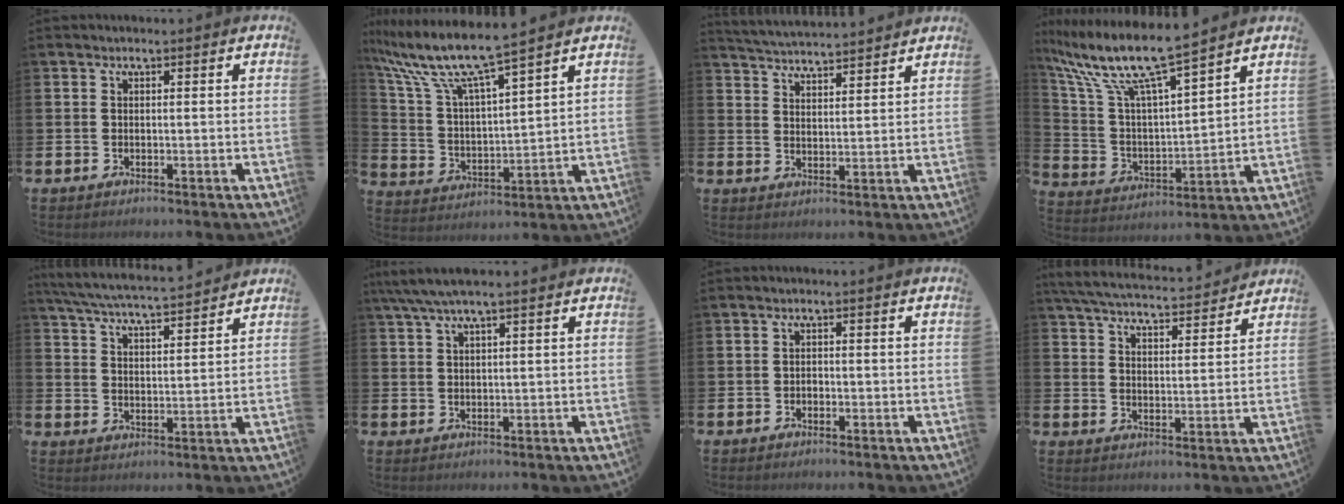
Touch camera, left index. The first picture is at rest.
{"total": 9.1, "force": [8.2, 0.6, 3.9], "torque": [-0.114, -0.050, 0.137]}
{"total": 4.6, "force": [4.6, -0.1, 0.0], "torque": [-0.018, -0.029, 0.084]}
{"total": 10.4, "force": [9.1, 0.9, 5.0], "torque": [-0.139, -0.061, 0.151]}
{"total": 5.9, "force": [5.7, 0.0, 1.3], "torque": [-0.045, -0.041, 0.099]}
{"total": 4.0, "force": [3.1, 0.5, 2.4], "torque": [-0.055, -0.001, 0.058]}
{"total": 0.7, "force": [-0.5, 0.5, 0.2], "torque": [-0.006, 0.002, -0.010]}
{"total": 5.9, "force": [5.7, 0.8, 1.2], "torque": [-0.047, -0.039, 0.100]}